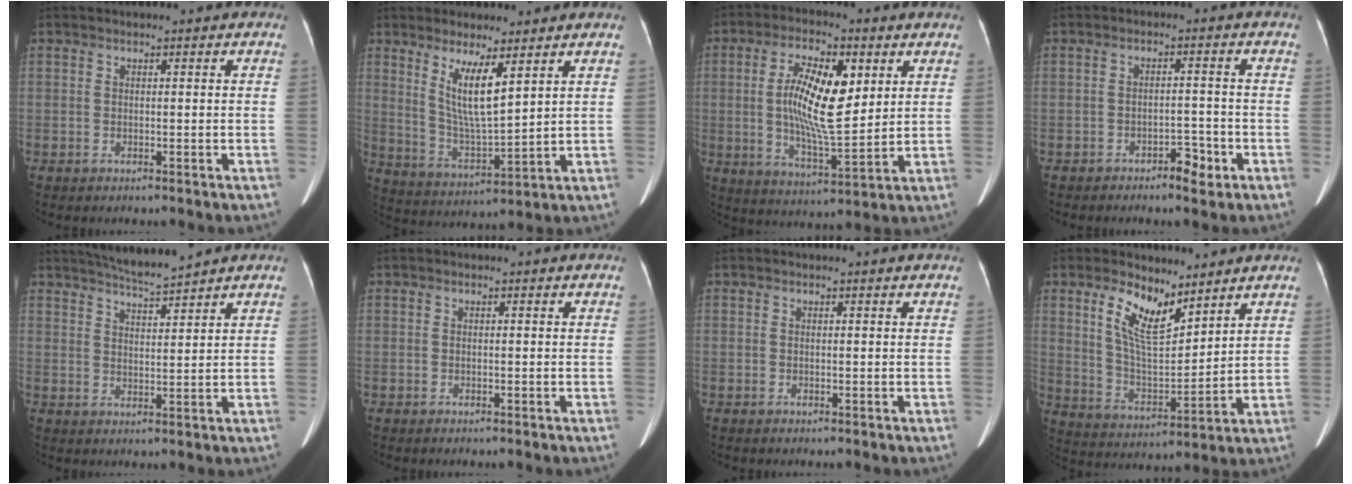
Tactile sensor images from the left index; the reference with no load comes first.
{"total": 7.8, "force": [3.8, 1.1, 6.7], "torque": [-0.130, -0.026, 0.082]}
{"total": 12.4, "force": [2.5, 3.6, 11.6], "torque": [-0.215, -0.003, 0.044]}
{"total": 3.3, "force": [-2.4, 1.3, 1.8], "torque": [-0.020, -0.003, -0.036]}
{"total": 5.7, "force": [5.3, -0.9, 1.9], "torque": [-0.038, 0.001, 0.097]}
{"total": 0.0}
{"total": 0.6, "force": [0.6, 0.0, 0.2], "torque": [-0.005, 0.009, 0.005]}
{"total": 9.1, "force": [5.9, 3.2, 6.1], "torque": [-0.122, -0.008, 0.121]}